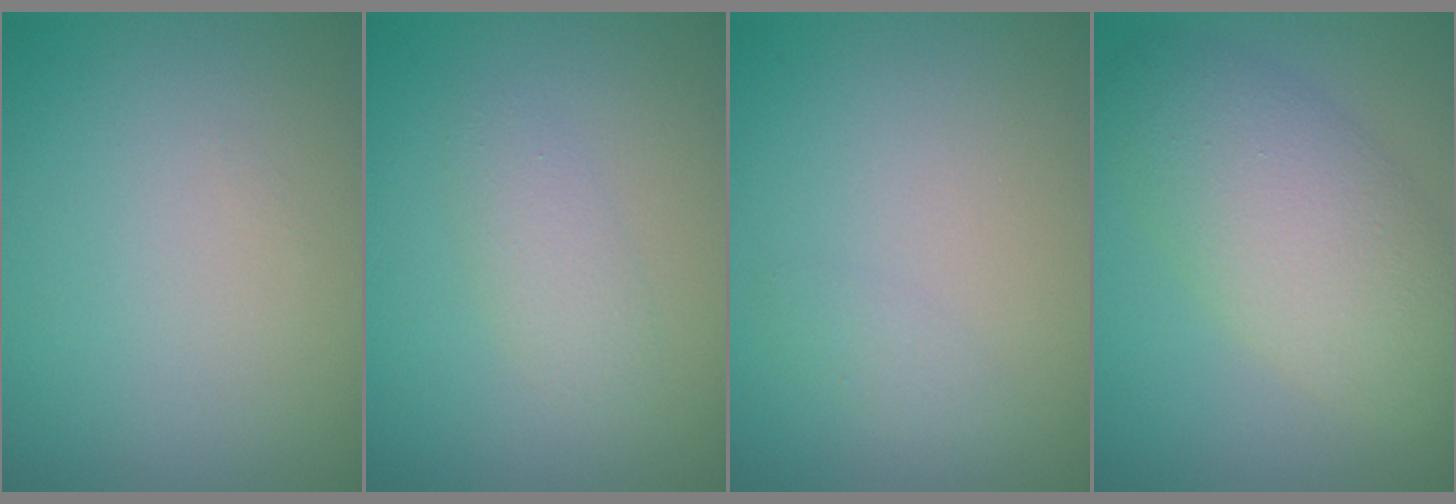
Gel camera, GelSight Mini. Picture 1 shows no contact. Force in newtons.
{"total": 1.8, "press": 1.8, "slide": 0.0}
{"total": 0.9, "press": 0.9, "slide": 0.2}
{"total": 7.0, "press": 7.0, "slide": 0.3}